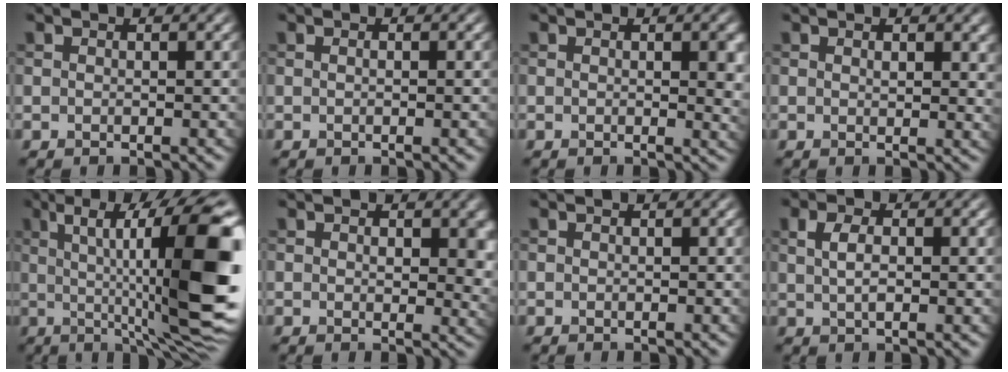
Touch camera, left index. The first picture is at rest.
{"total": 1.1, "force": [0.0, 0.3, 1.0], "torque": [-0.012, 0.002, -0.002]}
{"total": 2.5, "force": [0.4, 0.8, 2.3], "torque": [-0.024, -0.005, 0.006]}
{"total": 1.9, "force": [0.8, 1.0, 1.4], "torque": [-0.015, -0.004, 0.015]}
{"total": 15.9, "force": [1.4, 3.8, 15.4], "torque": [-0.201, 0.016, 0.020]}
{"total": 3.9, "force": [0.8, 2.3, 3.1], "torque": [-0.031, -0.007, 0.015]}
{"total": 0.0}
{"total": 3.0, "force": [0.7, 1.3, 2.6], "torque": [-0.048, 0.003, 0.009]}